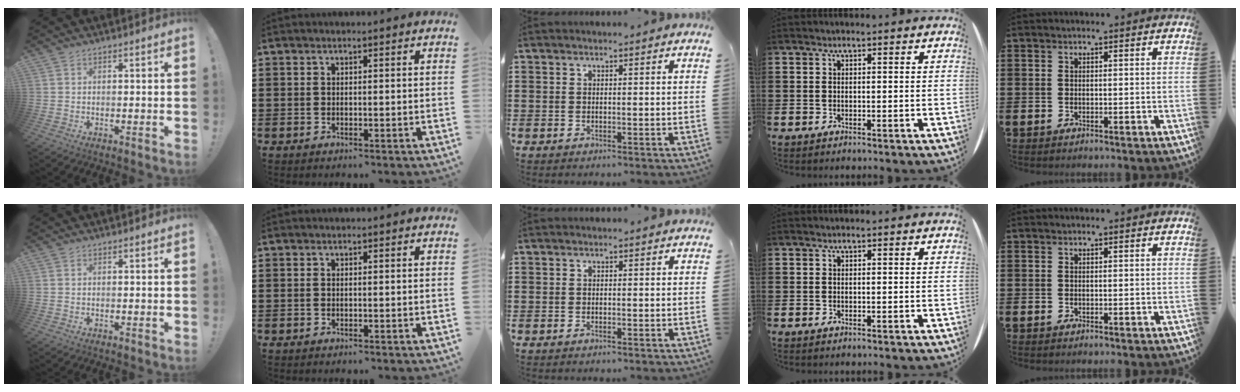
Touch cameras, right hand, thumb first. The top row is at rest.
{}